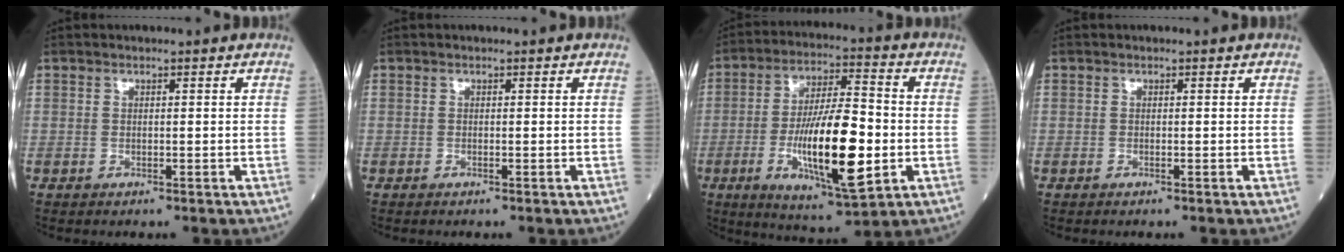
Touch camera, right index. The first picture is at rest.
{"total": 0.0}
{"total": 16.2, "force": [-3.3, 3.5, 15.5], "torque": [-0.276, -0.010, -0.053]}
{"total": 0.0}